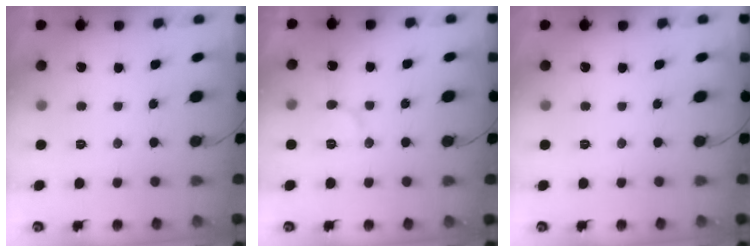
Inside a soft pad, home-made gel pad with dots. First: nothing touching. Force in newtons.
{"total": 8.4, "press": 8.4, "slide": 0.9}
{"total": 0.0}